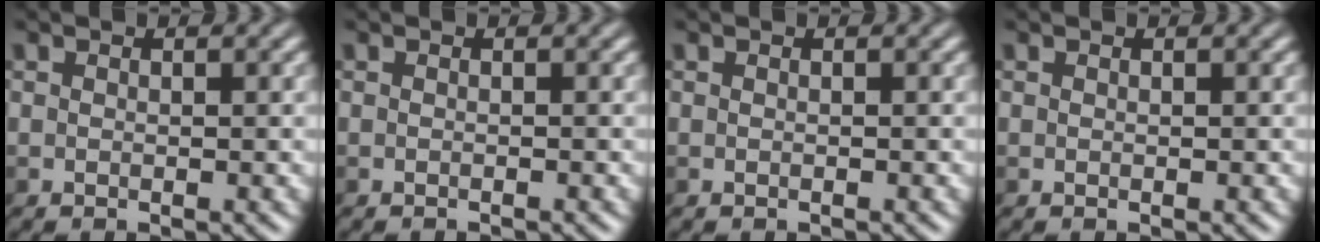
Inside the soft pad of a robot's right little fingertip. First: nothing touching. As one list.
[{"total": 0.7, "force": [-0.7, -0.1, 0.1], "torque": [0.001, -0.004, -0.009]}, {"total": 0.0}, {"total": 0.0}]